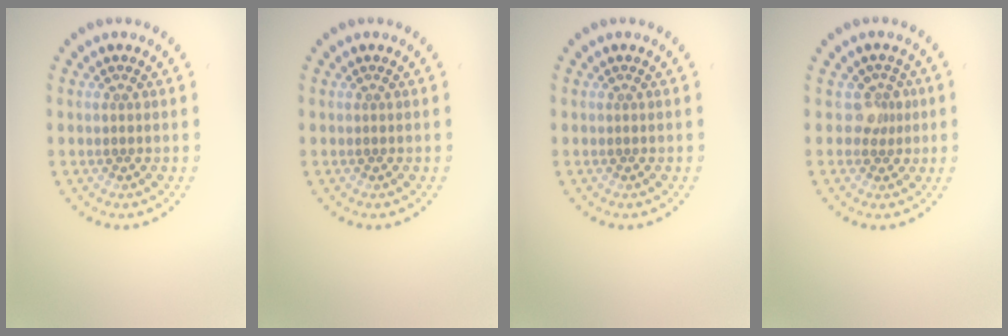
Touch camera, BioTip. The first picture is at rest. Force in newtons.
{"total": 0.0}
{"total": 0.0}
{"total": 2.0, "press": 1.5, "slide": 1.3}